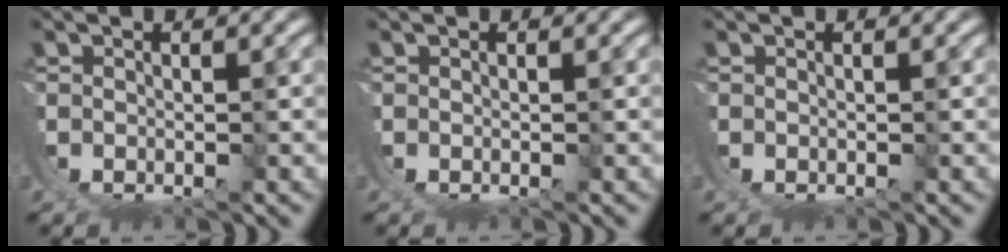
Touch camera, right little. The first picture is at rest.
{"total": 0.0}
{"total": 0.0}